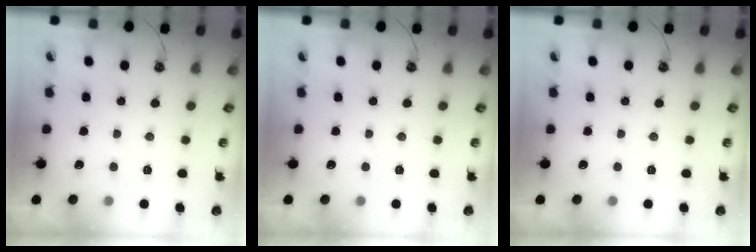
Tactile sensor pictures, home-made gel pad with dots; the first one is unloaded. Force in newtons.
{"total": 0.0}
{"total": 0.0}